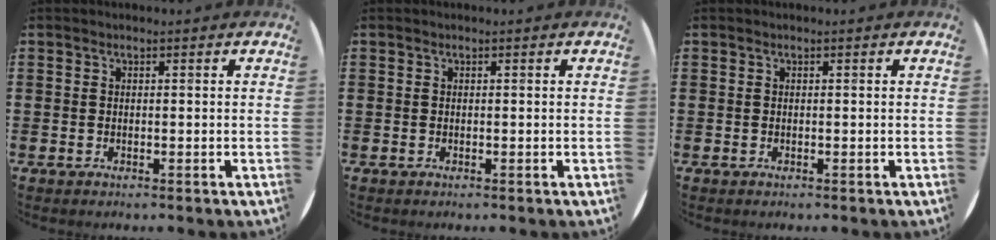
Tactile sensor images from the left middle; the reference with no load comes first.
{"total": 0.0}
{"total": 0.0}